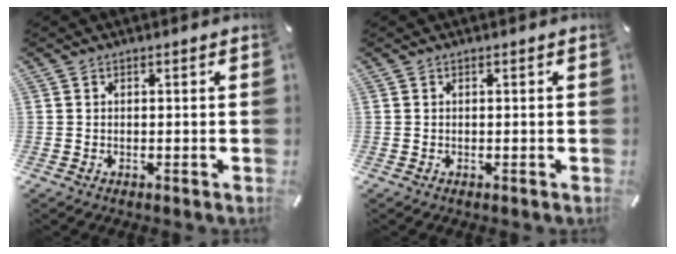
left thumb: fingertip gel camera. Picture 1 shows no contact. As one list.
[{"total": 0.0}]